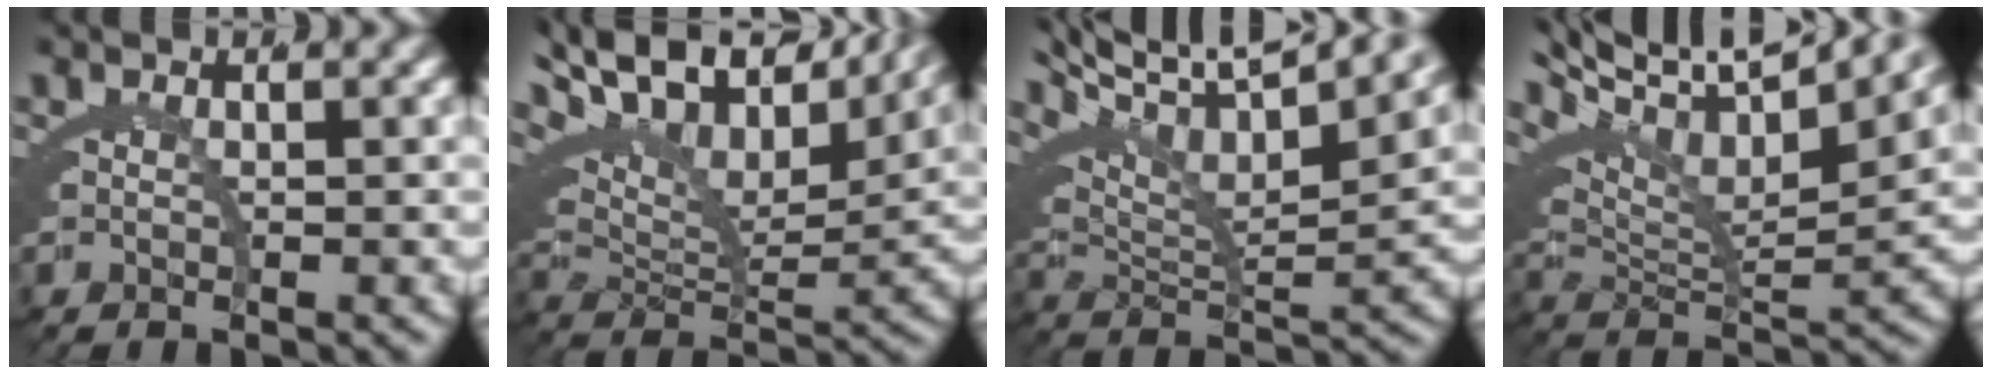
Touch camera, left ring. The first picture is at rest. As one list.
[{"total": 14.1, "force": [10.3, 4.4, 8.6], "torque": [-0.130, 0.057, 0.145]}, {"total": 9.3, "force": [5.5, 2.9, 7.0], "torque": [-0.095, 0.025, 0.083]}, {"total": 10.0, "force": [5.4, 3.8, 7.5], "torque": [-0.106, 0.021, 0.082]}]